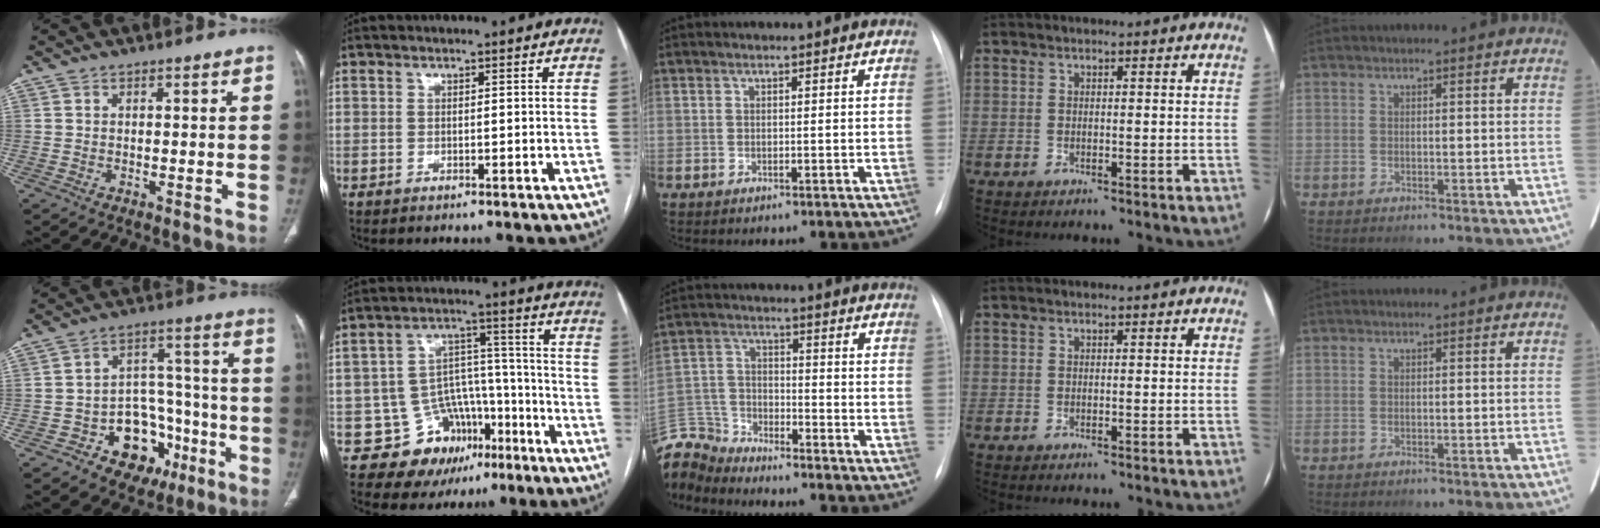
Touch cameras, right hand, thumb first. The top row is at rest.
{"thumb": {"total": 14.2, "force": [-6.5, 10.3, 7.3], "torque": [-0.050, 0.069, -0.086]}, "index": {"total": 10.9, "force": [-6.2, 8.4, 2.9], "torque": [-0.027, 0.062, -0.086]}, "middle": {"total": 10.3, "force": [-10.1, 1.8, 0.3], "torque": [-0.020, 0.018, -0.200]}}